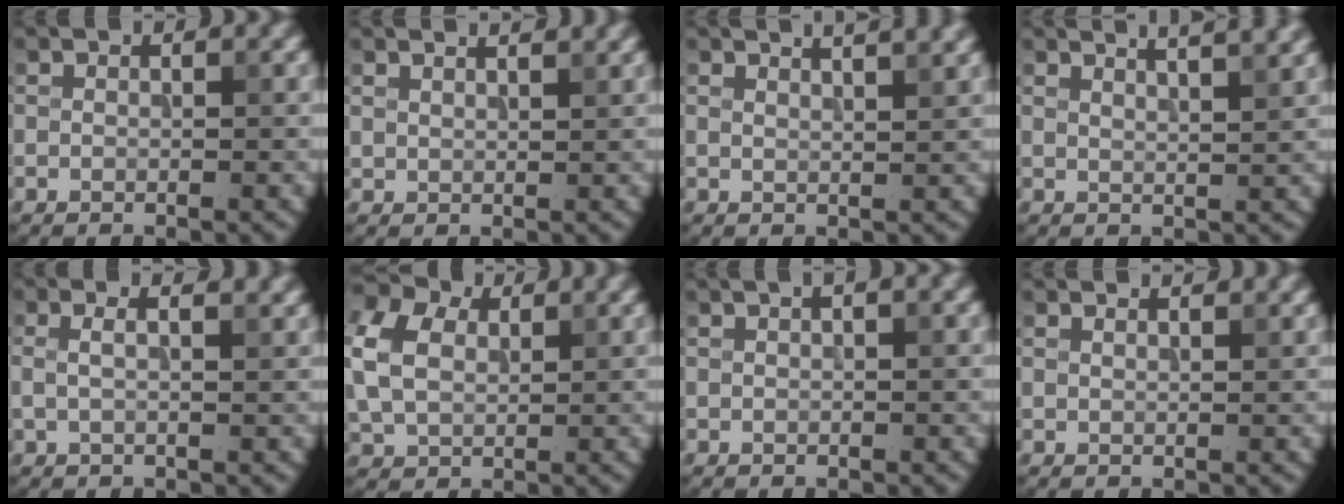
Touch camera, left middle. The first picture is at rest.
{"total": 2.2, "force": [2.0, 0.6, 0.8], "torque": [-0.009, 0.001, 0.028]}
{"total": 4.4, "force": [3.3, 1.6, 2.4], "torque": [0.003, 0.029, 0.010]}
{"total": 6.1, "force": [4.5, 2.1, 3.4], "torque": [-0.016, 0.042, 0.028]}
{"total": 3.4, "force": [1.5, 1.4, 2.7], "torque": [-0.031, 0.013, -0.003]}
{"total": 7.5, "force": [2.0, 5.4, 4.8], "torque": [-0.147, 0.023, 0.039]}
{"total": 1.5, "force": [0.7, 0.4, 1.3], "torque": [-0.019, 0.002, 0.010]}
{"total": 1.6, "force": [1.6, 0.2, 0.4], "torque": [-0.013, 0.001, 0.018]}